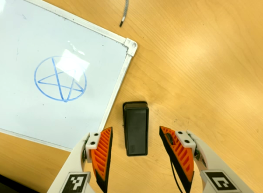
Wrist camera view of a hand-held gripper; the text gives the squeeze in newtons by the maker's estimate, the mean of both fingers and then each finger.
{"total": 0.0}